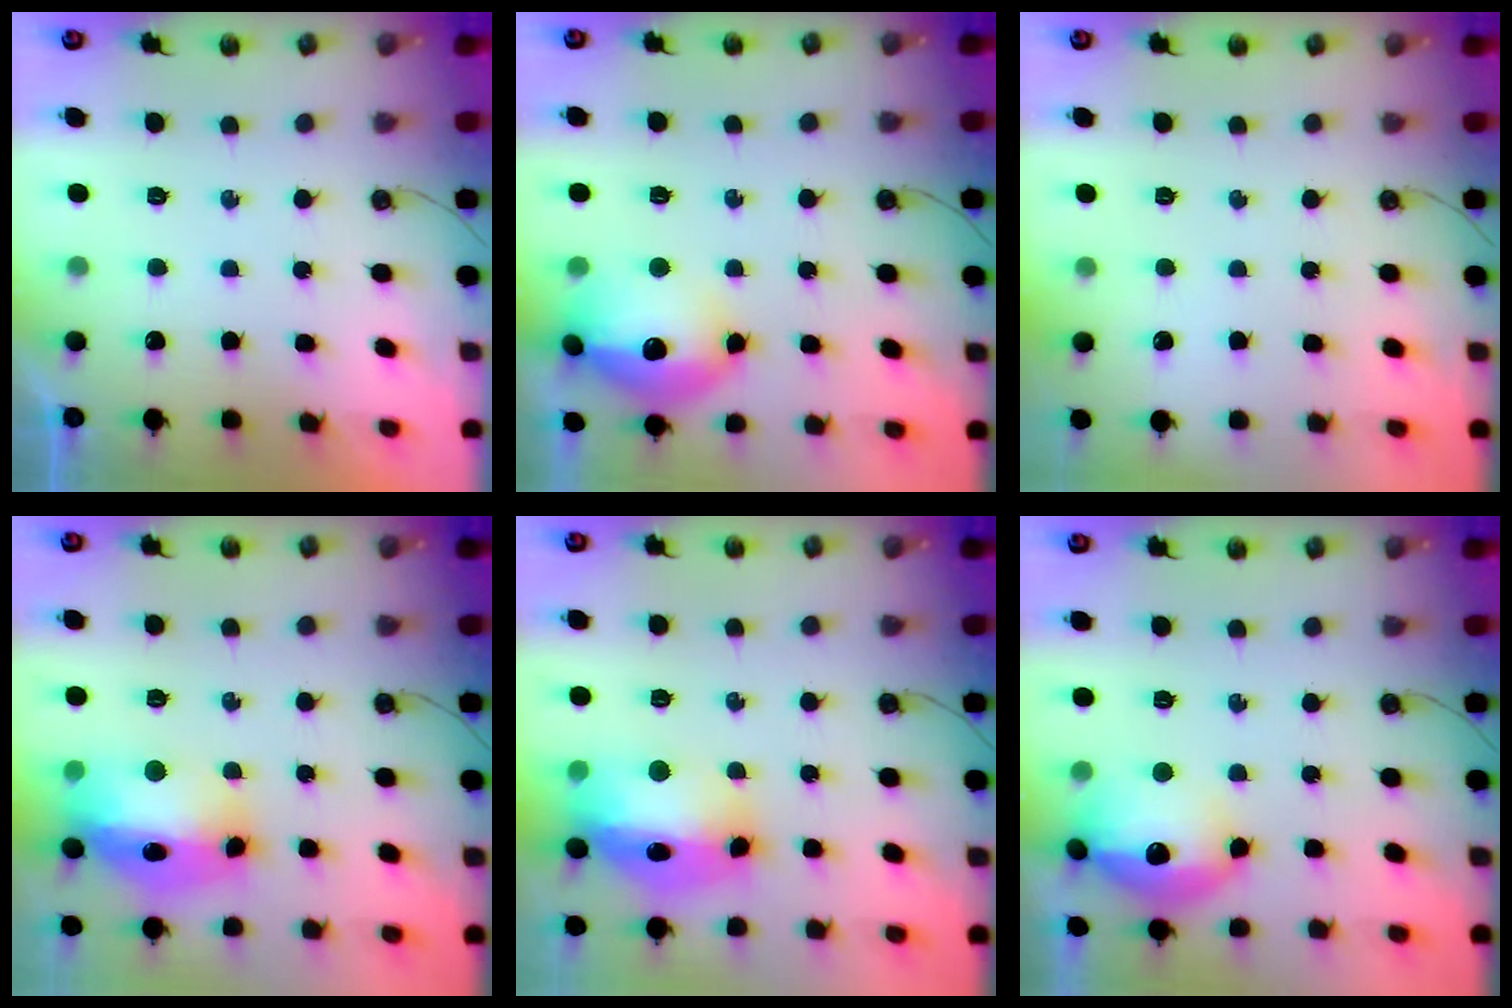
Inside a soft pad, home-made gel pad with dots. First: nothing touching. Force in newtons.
{"total": 17.6, "press": 17.6, "slide": 1.1}
{"total": 0.0}
{"total": 16.4, "press": 16.3, "slide": 1.7}
{"total": 16.4, "press": 16.3, "slide": 1.7}
{"total": 16.5, "press": 16.5, "slide": 1.3}